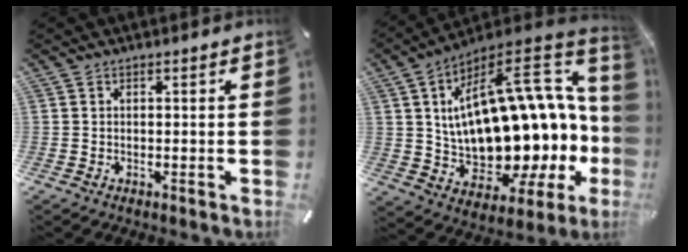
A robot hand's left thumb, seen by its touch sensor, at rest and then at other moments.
{"total": 23.9, "force": [3.1, 12.0, 20.5], "torque": [-0.306, -0.049, 0.063]}